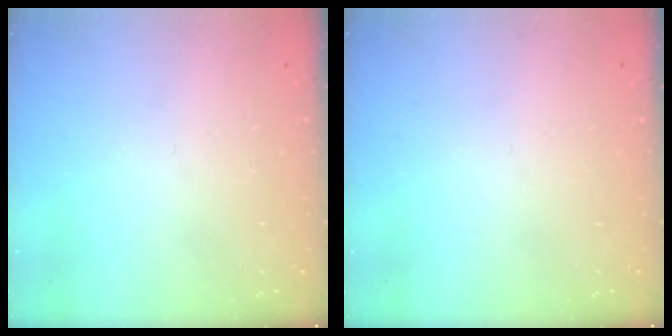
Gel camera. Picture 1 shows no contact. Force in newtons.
{"total": 0.0}